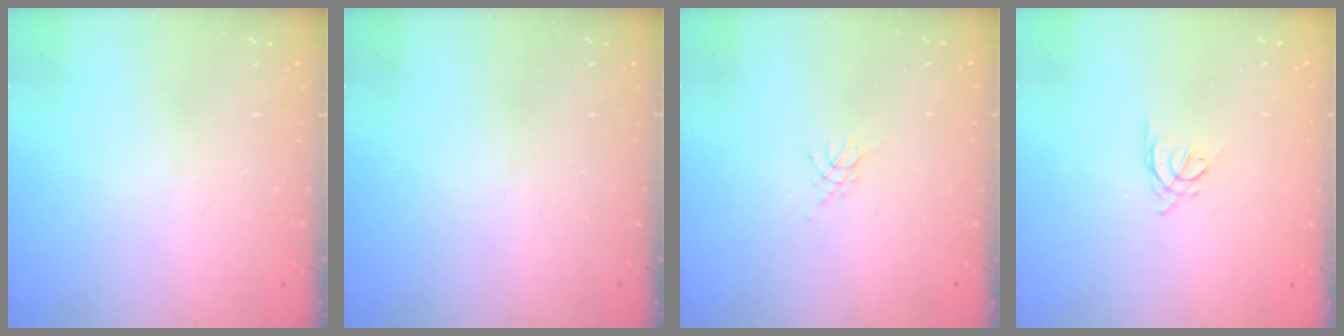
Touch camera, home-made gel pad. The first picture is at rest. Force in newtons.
{"total": 0.0}
{"total": 3.2, "press": 3.1, "slide": 0.6}
{"total": 2.5, "press": 2.4, "slide": 0.5}